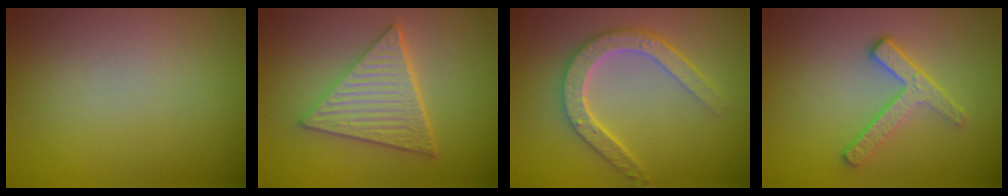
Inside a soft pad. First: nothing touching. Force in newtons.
{"total": 6.1, "press": 4.6, "slide": 4.0}
{"total": 4.6, "press": 3.7, "slide": 2.8}
{"total": 2.9, "press": 2.3, "slide": 1.7}